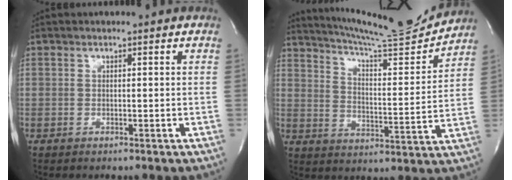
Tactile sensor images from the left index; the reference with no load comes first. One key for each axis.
{"total": 16.2, "fx": 15.5, "fy": -0.4, "fz": 4.6, "tx": -0.083, "ty": -0.048, "tz": 0.224}